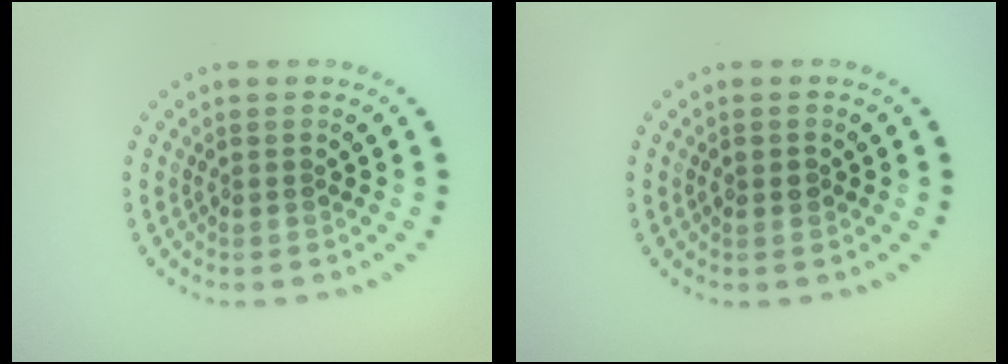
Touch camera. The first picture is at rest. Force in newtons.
{"total": 1.0, "press": 1.0, "slide": 0.1}